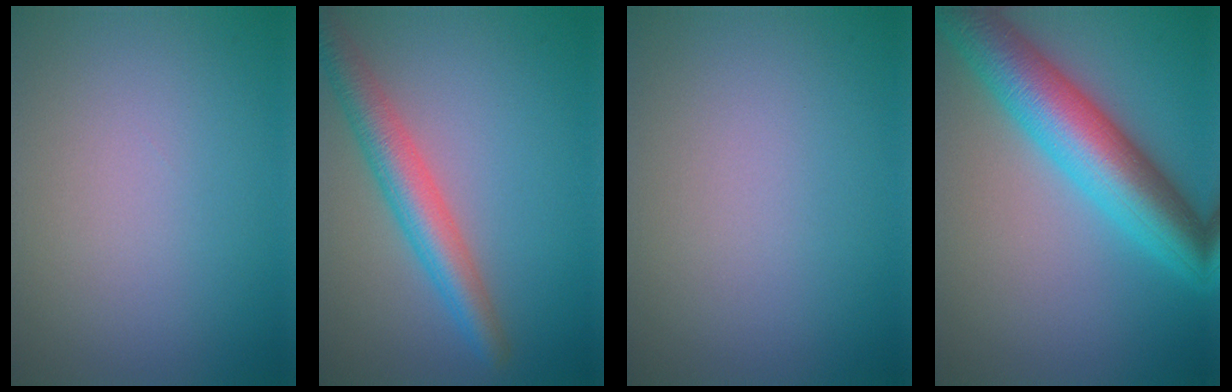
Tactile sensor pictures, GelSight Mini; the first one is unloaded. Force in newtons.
{"total": 4.9, "press": 4.9, "slide": 0.3}
{"total": 0.0}
{"total": 9.3, "press": 9.3, "slide": 0.1}